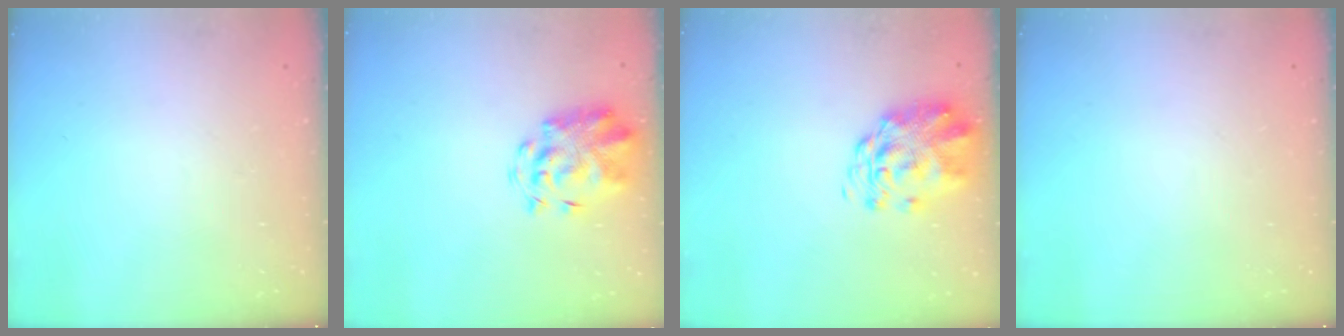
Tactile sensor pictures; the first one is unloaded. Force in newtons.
{"total": 3.7, "press": 3.4, "slide": 1.4}
{"total": 3.4, "press": 3.2, "slide": 1.0}
{"total": 0.0}